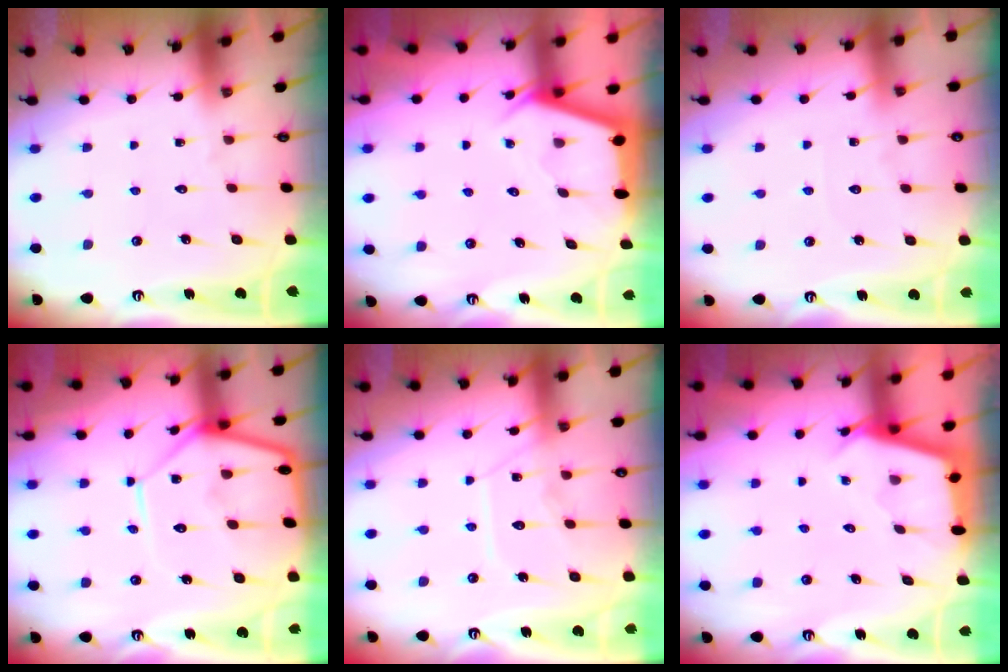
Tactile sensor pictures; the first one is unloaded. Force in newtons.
{"total": 2.9, "press": 2.9, "slide": 0.4}
{"total": 3.0, "press": 2.9, "slide": 0.4}
{"total": 12.5, "press": 12.4, "slide": 1.2}
{"total": 10.5, "press": 10.5, "slide": 1.0}
{"total": 2.6, "press": 2.6, "slide": 0.5}